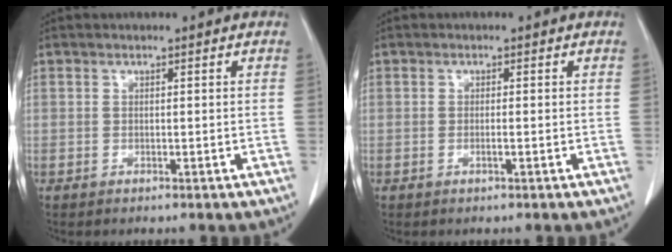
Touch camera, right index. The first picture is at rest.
{"total": 1.2, "force": [-0.4, 0.3, 1.1], "torque": [-0.023, 0.000, -0.006]}